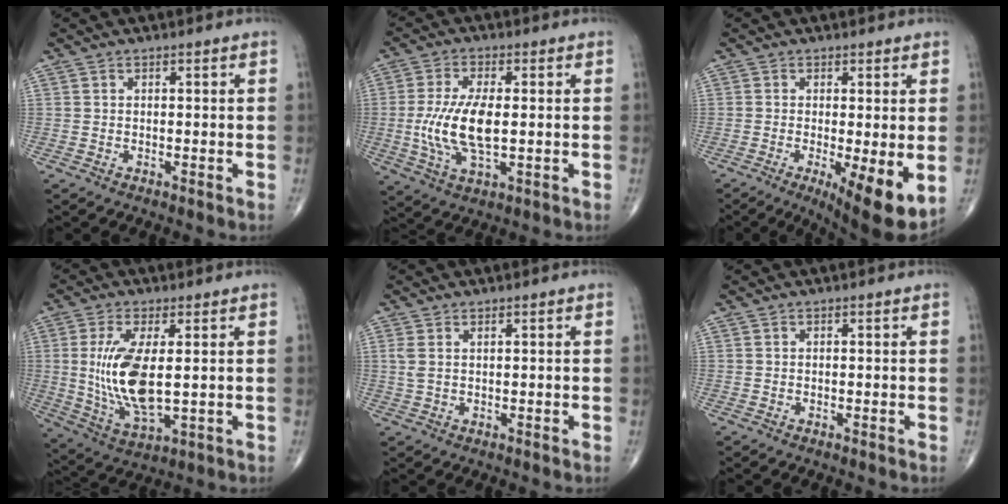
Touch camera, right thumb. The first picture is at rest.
{"total": 11.2, "force": [-0.4, 4.6, 10.2], "torque": [-0.220, -0.007, -0.006]}
{"total": 10.6, "force": [-2.4, 2.9, 9.9], "torque": [-0.146, -0.026, -0.032]}
{"total": 13.0, "force": [1.0, 5.0, 11.9], "torque": [-0.250, -0.022, 0.032]}
{"total": 2.1, "force": [0.9, 0.8, 1.7], "torque": [-0.047, 0.008, 0.026]}
{"total": 0.0}